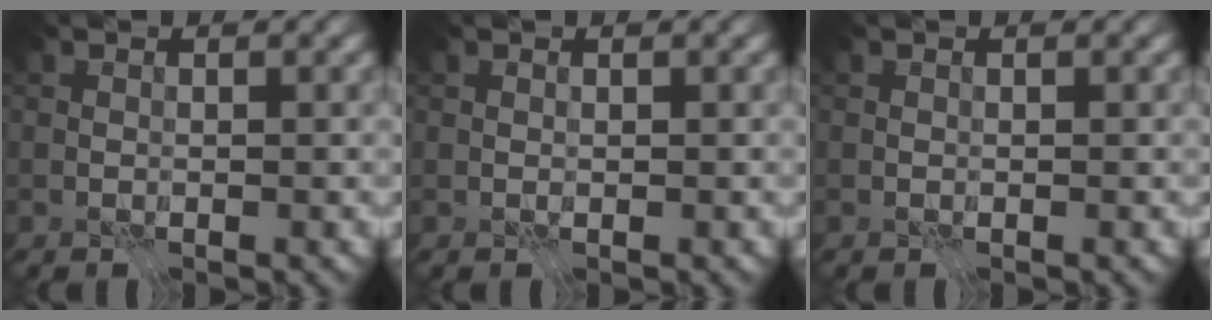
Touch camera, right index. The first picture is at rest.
{"total": 0.0}
{"total": 0.0}